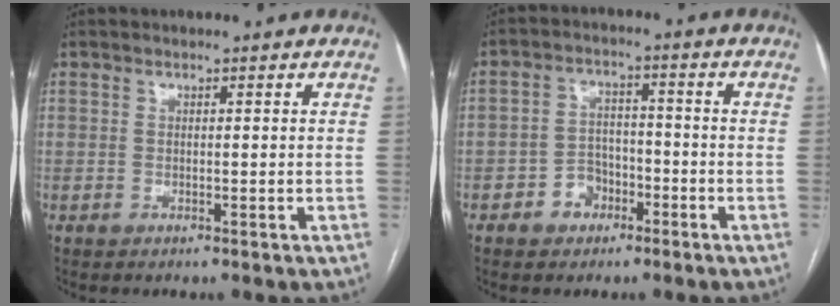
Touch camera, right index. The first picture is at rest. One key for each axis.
{"total": 5.1, "fx": -2.6, "fy": 4.0, "fz": 1.8, "tx": -0.030, "ty": 0.018, "tz": -0.040}